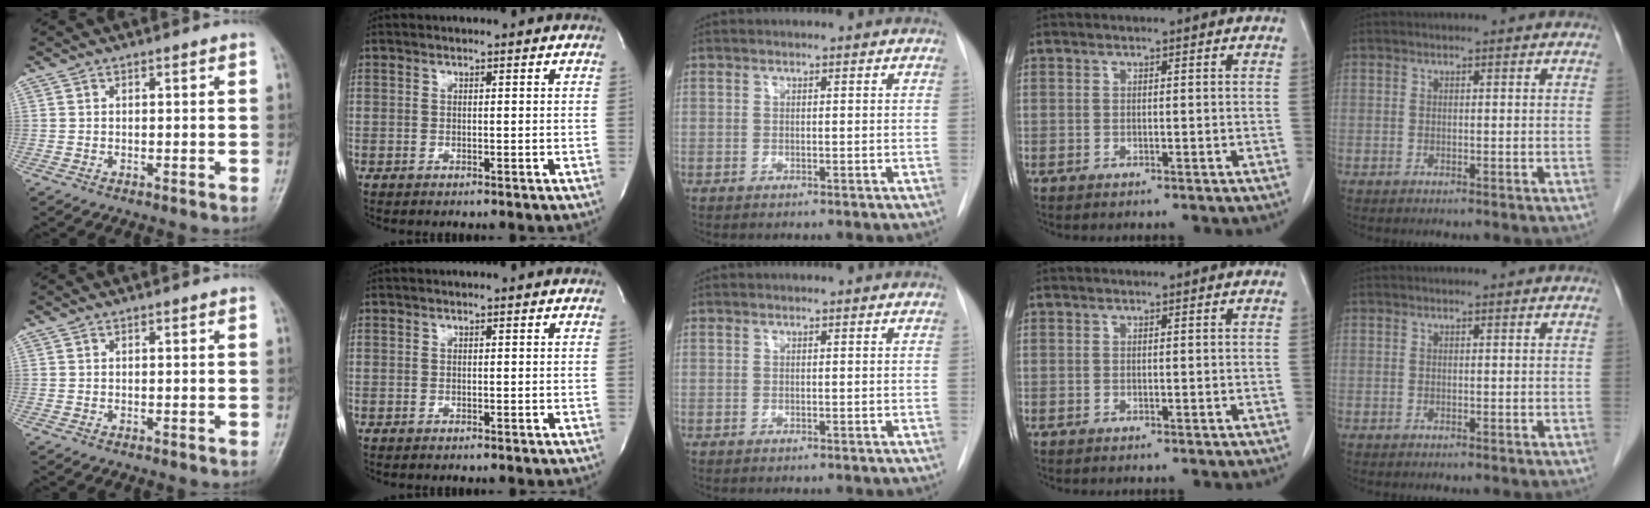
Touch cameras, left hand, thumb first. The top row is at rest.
{}